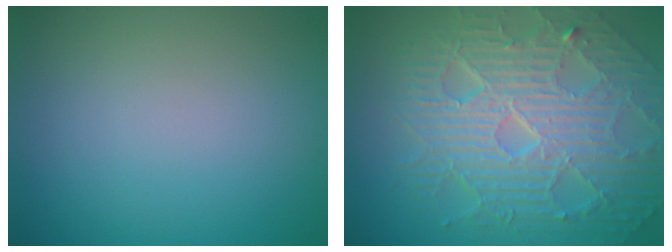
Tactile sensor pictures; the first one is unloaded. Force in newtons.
{"total": 10.2, "press": 6.6, "slide": 7.8}